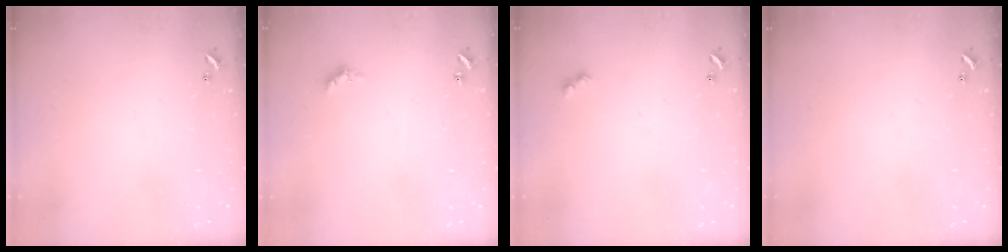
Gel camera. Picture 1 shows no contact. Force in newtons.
{"total": 2.4, "press": 2.3, "slide": 0.6}
{"total": 2.5, "press": 2.5, "slide": 0.6}
{"total": 0.0}